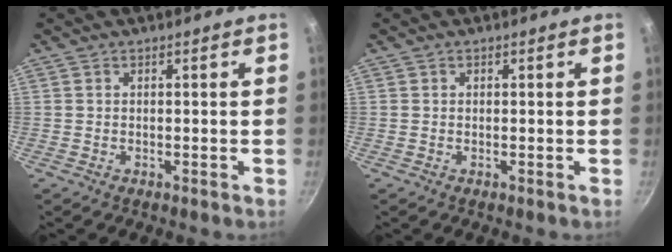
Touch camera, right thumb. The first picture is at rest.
{"total": 0.0}